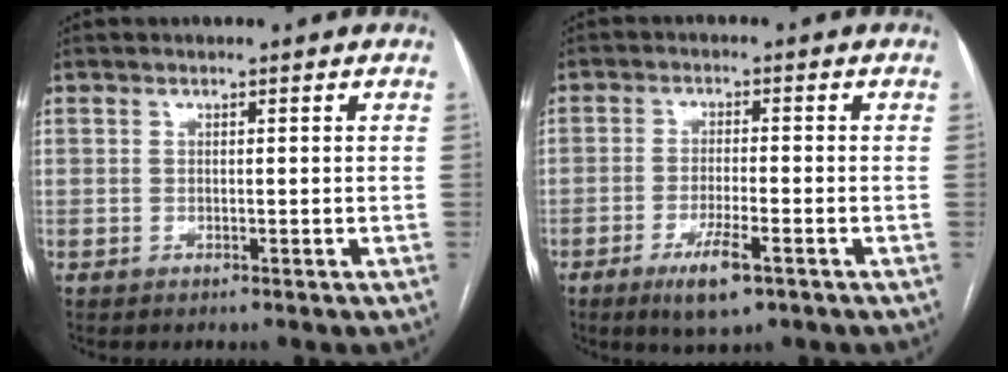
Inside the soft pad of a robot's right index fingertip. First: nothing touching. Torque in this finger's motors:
{"motor_torque": [0.78, -0.27, 0.27, 0.06]}